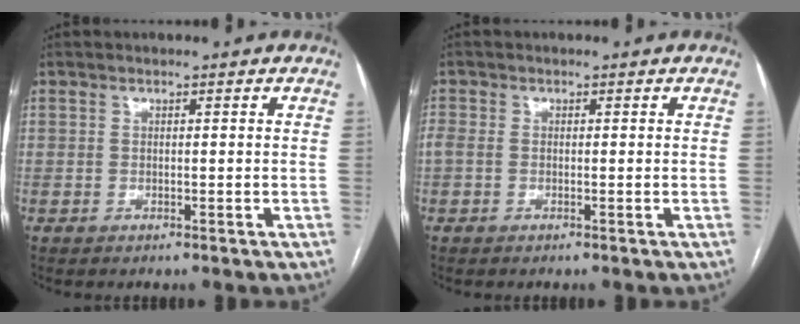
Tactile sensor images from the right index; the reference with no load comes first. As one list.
[{"total": 1.7, "force": [-0.1, 1.0, 1.4], "torque": [-0.045, 0.012, 0.000]}]